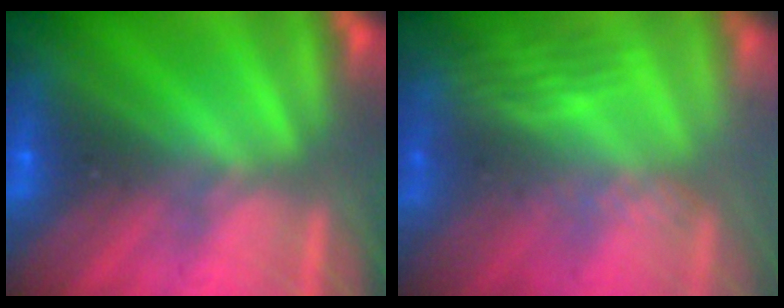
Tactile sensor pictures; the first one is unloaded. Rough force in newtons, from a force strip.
{"total": 2.7}